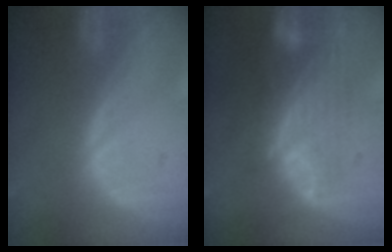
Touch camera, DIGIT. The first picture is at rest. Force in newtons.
{"total": 9.1, "press": 8.0, "slide": 4.4}